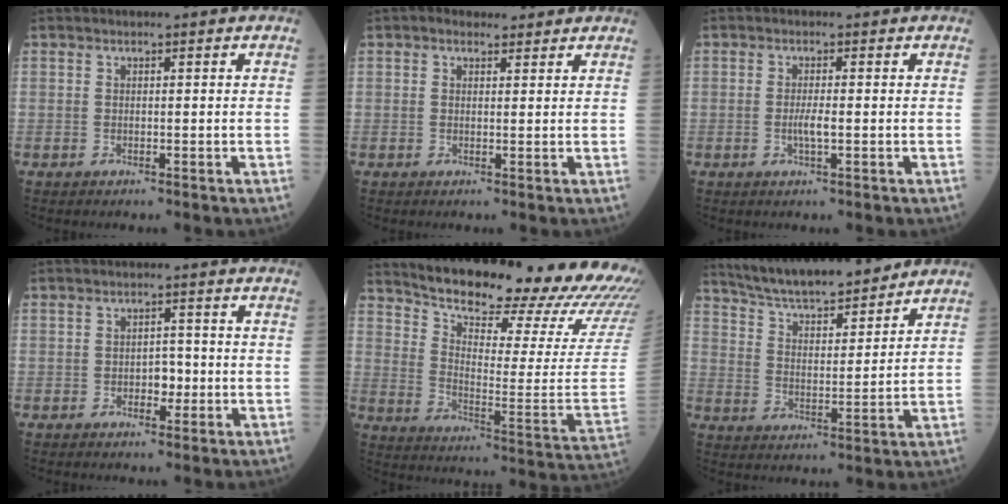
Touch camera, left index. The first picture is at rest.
{"total": 3.2, "force": [2.6, 1.6, 1.1], "torque": [-0.016, 0.022, 0.036]}
{"total": 1.9, "force": [-0.2, 0.1, 1.9], "torque": [-0.040, -0.003, -0.003]}
{"total": 2.4, "force": [-0.6, 1.4, 1.8], "torque": [-0.021, 0.006, -0.008]}
{"total": 26.9, "force": [24.8, 2.3, 10.1], "torque": [-0.166, -0.106, 0.320]}
{"total": 16.1, "force": [14.4, 2.4, 6.7], "torque": [-0.116, 0.010, 0.236]}